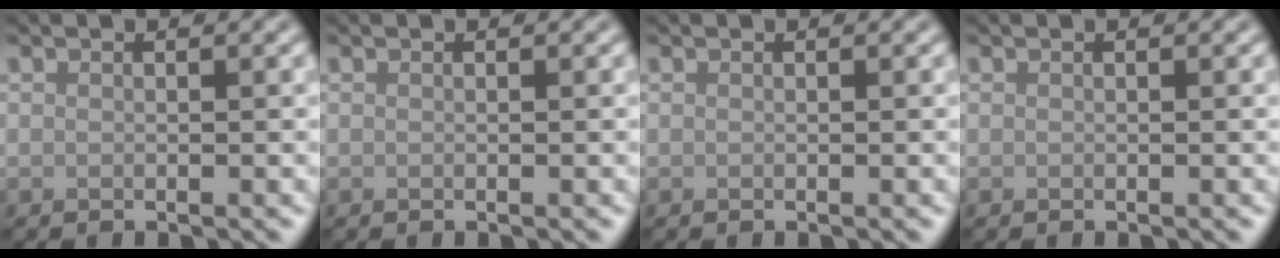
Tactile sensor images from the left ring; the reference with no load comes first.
{"total": 0.0}
{"total": 0.0}
{"total": 0.0}